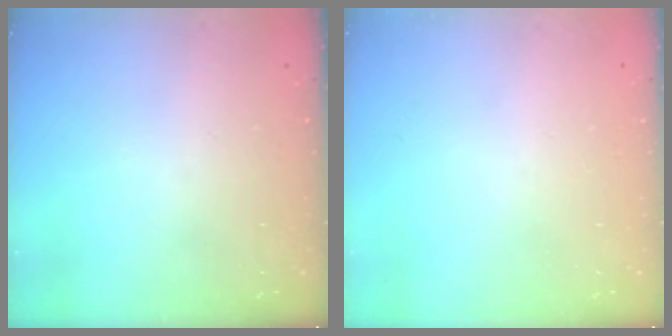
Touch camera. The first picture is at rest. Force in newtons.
{"total": 0.0}